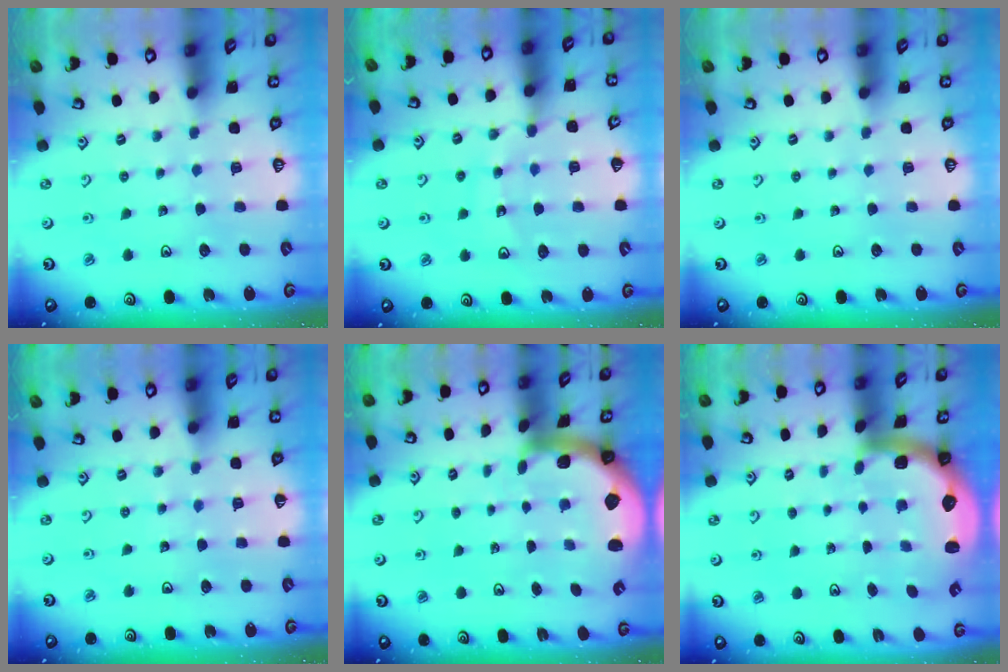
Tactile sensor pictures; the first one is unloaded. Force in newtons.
{"total": 12.8, "press": 12.6, "slide": 2.4}
{"total": 0.0}
{"total": 2.1, "press": 2.1, "slide": 0.2}
{"total": 2.4, "press": 2.3, "slide": 0.5}
{"total": 2.8, "press": 2.5, "slide": 1.4}